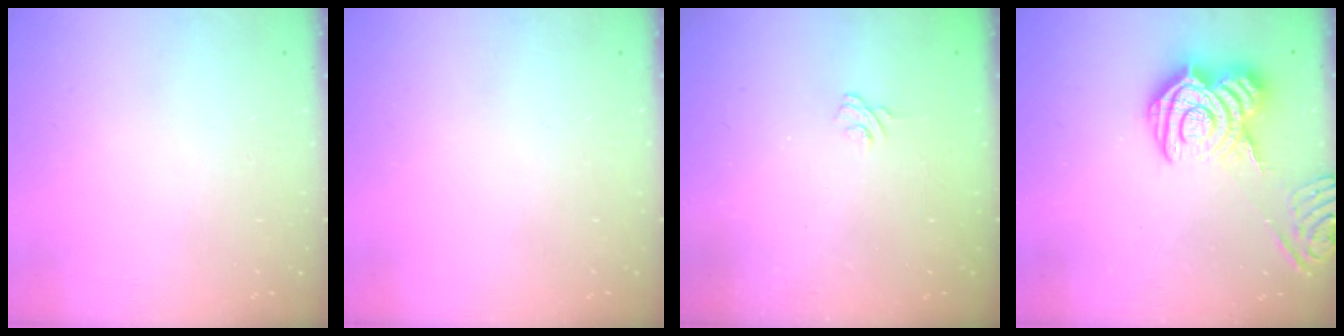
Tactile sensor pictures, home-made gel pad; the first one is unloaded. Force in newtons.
{"total": 0.0}
{"total": 2.5, "press": 2.1, "slide": 1.3}
{"total": 13.5, "press": 13.5, "slide": 1.2}